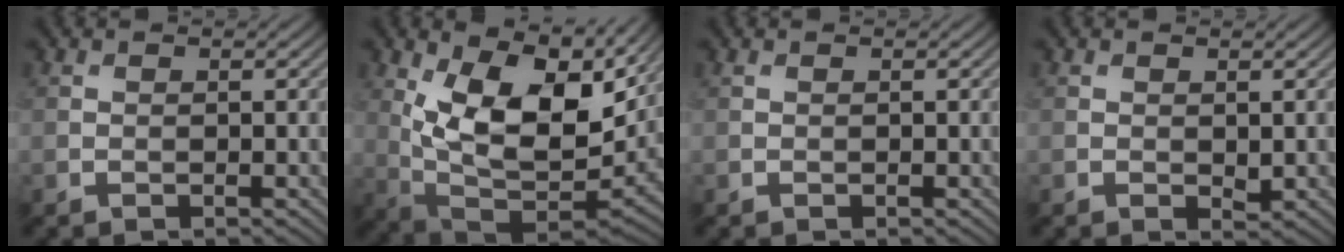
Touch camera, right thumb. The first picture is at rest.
{"total": 14.3, "force": [5.4, 7.3, 11.1], "torque": [-0.205, -0.013, 0.103]}
{"total": 0.0}
{"total": 0.9, "force": [0.1, 0.5, 0.7], "torque": [-0.010, -0.005, 0.003]}